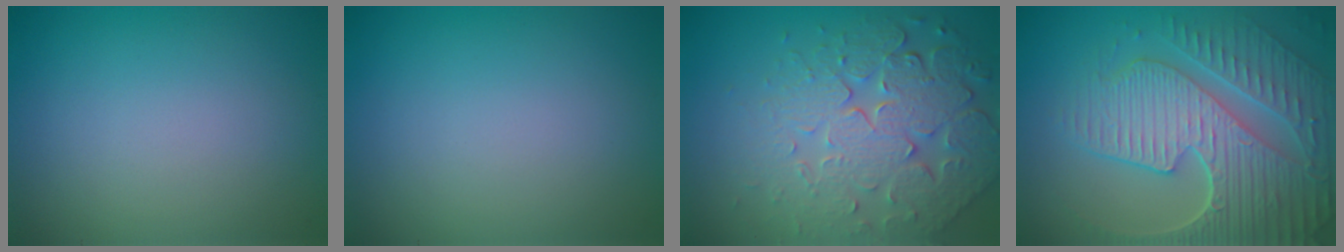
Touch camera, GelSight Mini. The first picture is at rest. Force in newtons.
{"total": 0.0}
{"total": 7.8, "press": 5.7, "slide": 5.3}
{"total": 9.1, "press": 6.5, "slide": 6.3}